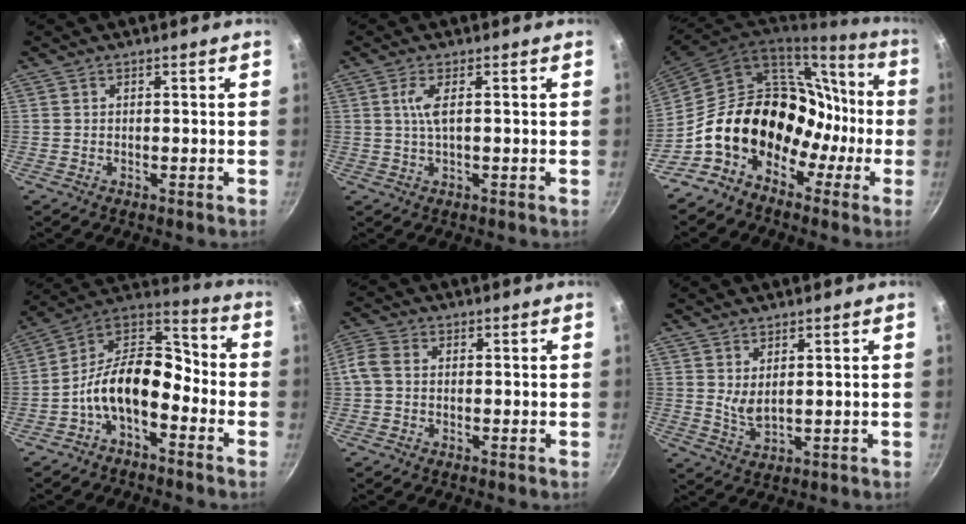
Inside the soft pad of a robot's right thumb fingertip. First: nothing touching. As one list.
[{"total": 3.4, "force": [0.4, 0.6, 3.3], "torque": [-0.077, 0.000, 0.011]}, {"total": 21.7, "force": [-6.4, 16.5, 12.5], "torque": [-0.154, 0.090, -0.106]}, {"total": 14.3, "force": [-5.2, 8.1, 10.5], "torque": [-0.164, 0.074, -0.118]}, {"total": 5.0, "force": [-0.3, 3.8, 3.1], "torque": [-0.075, 0.014, -0.019]}, {"total": 3.6, "force": [1.6, 1.3, 2.9], "torque": [-0.052, -0.026, 0.034]}]